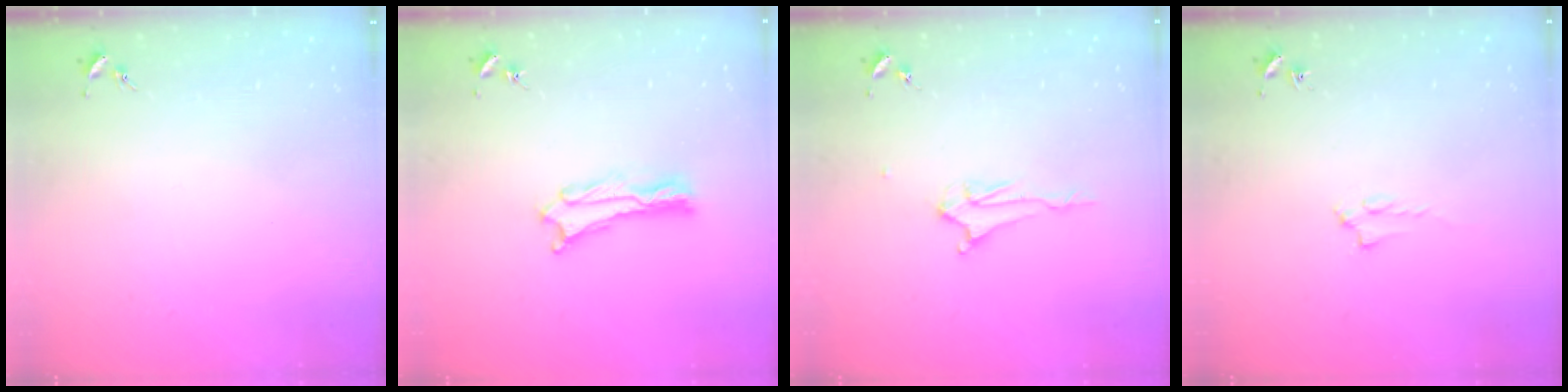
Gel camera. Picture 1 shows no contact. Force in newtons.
{"total": 1.1, "press": 1.1, "slide": 0.2}
{"total": 2.2, "press": 2.2, "slide": 0.3}
{"total": 1.4, "press": 1.4, "slide": 0.2}